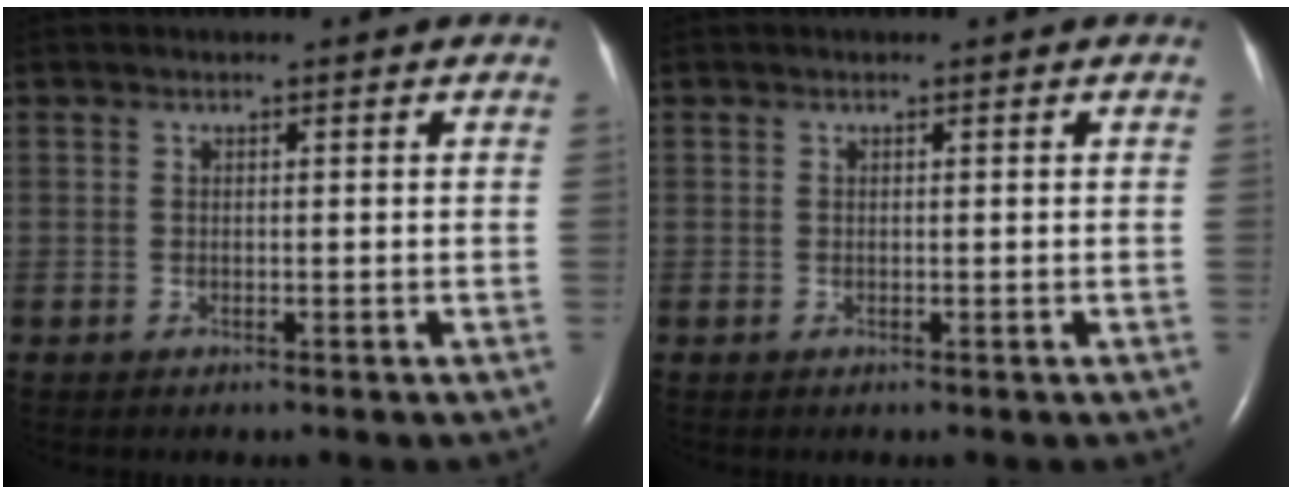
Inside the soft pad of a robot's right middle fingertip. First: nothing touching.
{"total": 0.0}